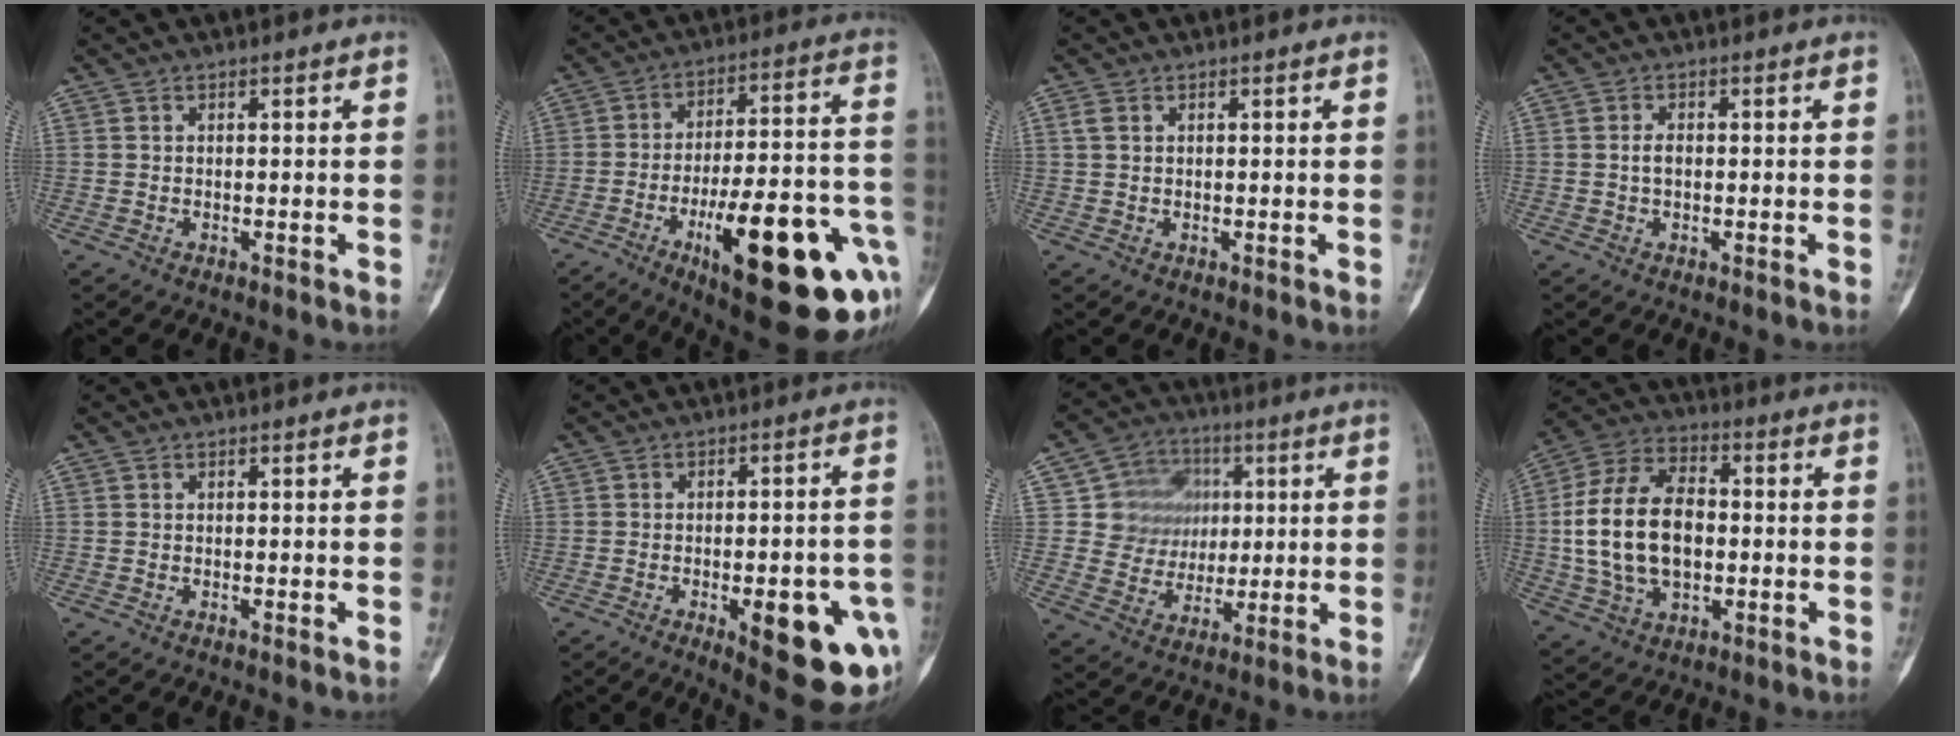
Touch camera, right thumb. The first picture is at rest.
{"total": 27.6, "force": [-10.5, 8.5, 24.1], "torque": [-0.290, 0.041, -0.139]}
{"total": 1.4, "force": [0.5, 1.0, 0.9], "torque": [-0.019, 0.004, 0.012]}
{"total": 1.8, "force": [-0.2, 1.1, 1.5], "torque": [-0.026, 0.003, -0.007]}
{"total": 0.0}
{"total": 16.3, "force": [-5.6, 5.5, 14.3], "torque": [-0.135, 0.017, -0.055]}
{"total": 12.3, "force": [2.8, 11.1, 4.3], "torque": [-0.019, 0.001, 0.051]}
{"total": 17.9, "force": [-0.6, 11.4, 13.8], "torque": [-0.251, 0.018, -0.010]}